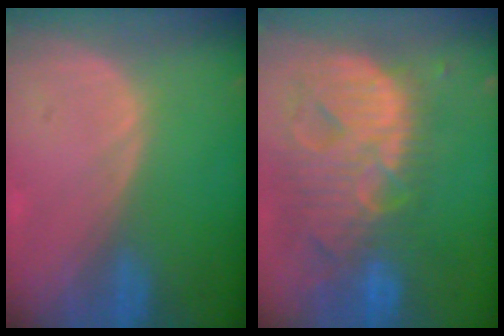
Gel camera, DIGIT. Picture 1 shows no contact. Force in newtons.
{"total": 13.7, "press": 11.7, "slide": 7.2}